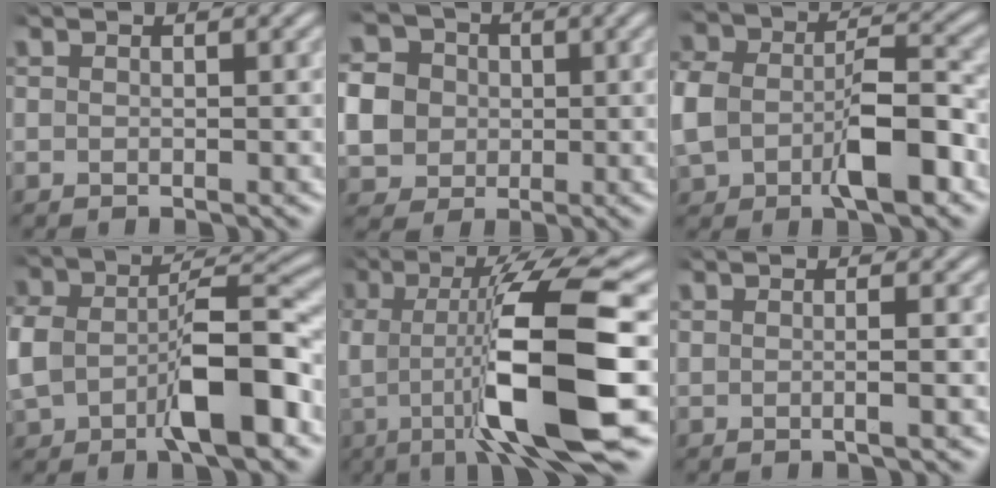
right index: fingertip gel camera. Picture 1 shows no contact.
{"total": 11.6, "force": [0.4, 10.6, 4.7], "torque": [-0.124, -0.035, 0.005]}
{"total": 7.3, "force": [-1.7, 5.0, 5.0], "torque": [-0.110, -0.012, -0.020]}
{"total": 7.5, "force": [-1.7, 4.2, 6.0], "torque": [-0.122, -0.005, -0.019]}
{"total": 12.5, "force": [0.2, 3.1, 12.1], "torque": [-0.193, 0.004, 0.006]}
{"total": 1.1, "force": [0.2, 0.3, 1.0], "torque": [-0.018, 0.006, -0.001]}